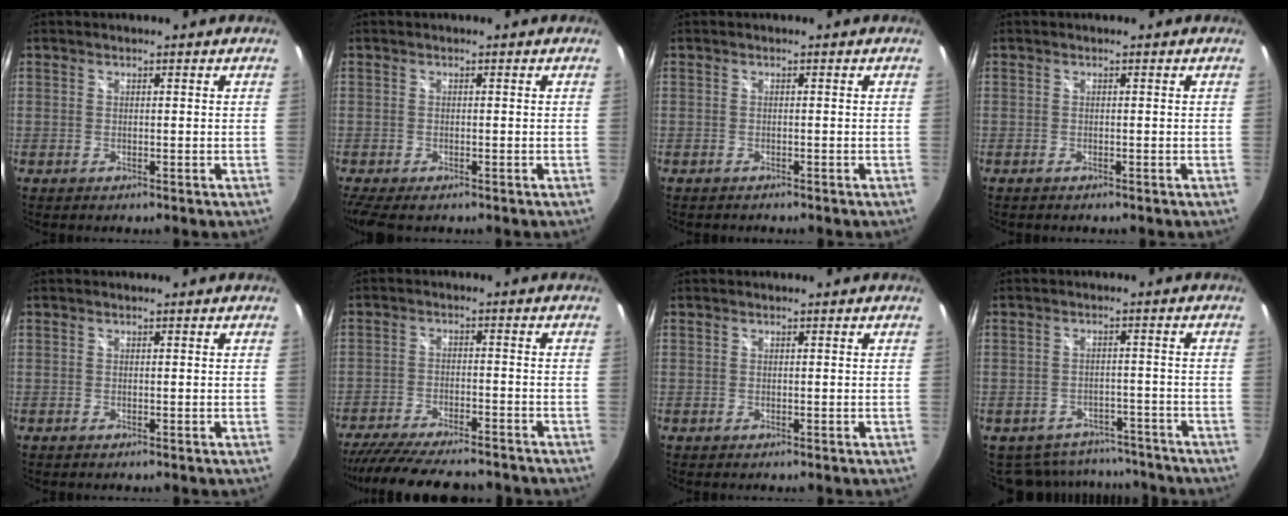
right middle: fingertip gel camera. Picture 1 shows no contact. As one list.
[{"total": 5.4, "force": [-3.9, 1.7, 3.3], "torque": [-0.075, -0.031, -0.067]}, {"total": 0.9, "force": [-0.8, 0.3, 0.1], "torque": [-0.005, -0.005, -0.013]}, {"total": 0.6, "force": [-0.5, 0.2, 0.2], "torque": [-0.003, -0.004, -0.010]}, {"total": 0.0}, {"total": 18.9, "force": [-16.2, 4.4, 8.7], "torque": [-0.175, -0.030, -0.245]}, {"total": 0.0}, {"total": 11.4, "force": [-9.6, 5.7, 2.3], "torque": [-0.062, 0.011, -0.119]}]